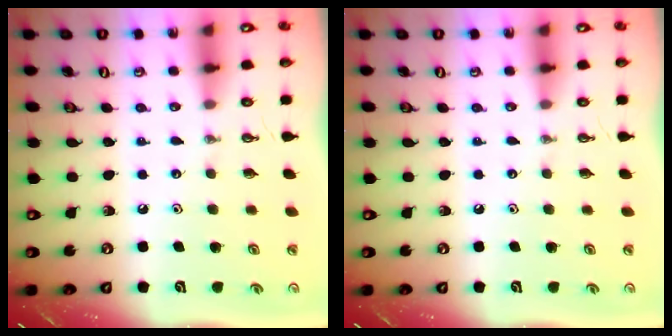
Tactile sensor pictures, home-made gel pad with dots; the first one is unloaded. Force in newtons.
{"total": 0.0}